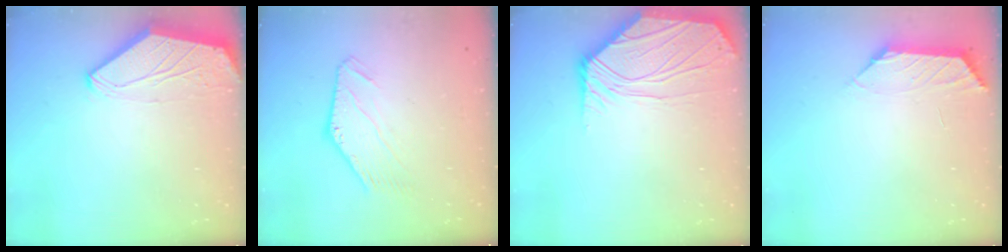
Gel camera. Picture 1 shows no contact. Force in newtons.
{"total": 1.0, "press": 1.0, "slide": 0.2}
{"total": 5.9, "press": 5.8, "slide": 0.9}
{"total": 1.3, "press": 1.2, "slide": 0.4}